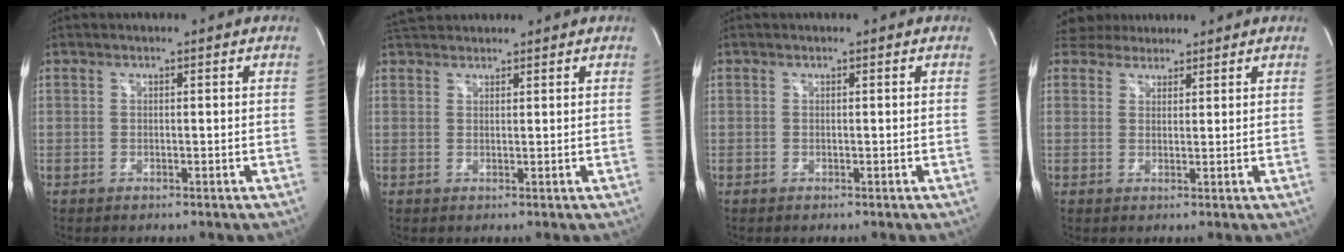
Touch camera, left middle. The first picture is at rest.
{"total": 4.1, "force": [3.8, 1.2, 0.9], "torque": [-0.018, 0.035, 0.067]}
{"total": 0.0}
{"total": 4.1, "force": [3.6, 1.9, 0.3], "torque": [-0.004, 0.024, 0.062]}